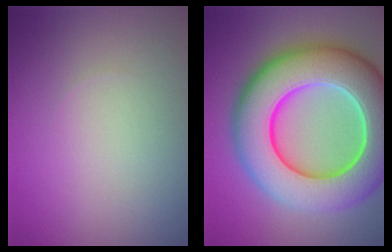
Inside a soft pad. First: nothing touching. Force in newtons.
{"total": 13.0, "press": 13.0, "slide": 0.5}